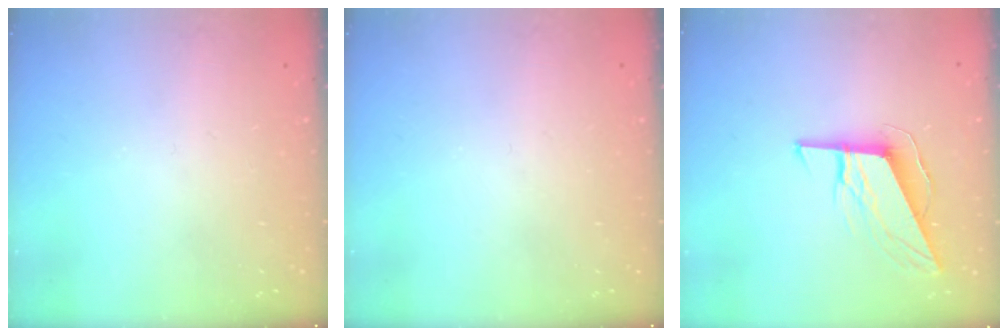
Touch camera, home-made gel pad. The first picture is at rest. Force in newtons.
{"total": 0.0}
{"total": 10.1, "press": 10.0, "slide": 1.6}